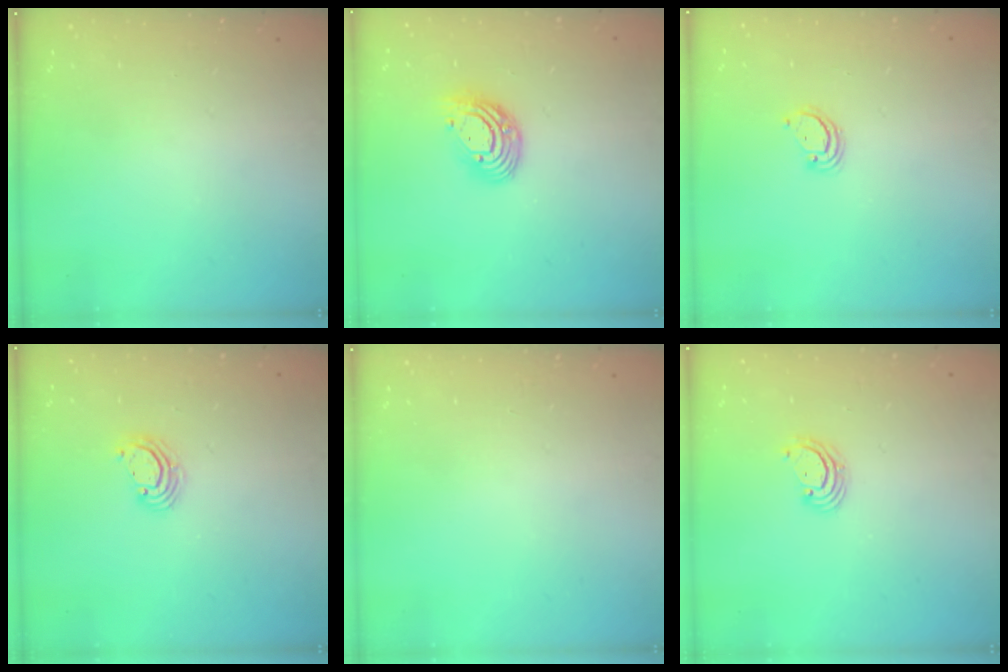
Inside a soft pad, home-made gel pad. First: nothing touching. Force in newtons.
{"total": 10.1, "press": 10.1, "slide": 0.9}
{"total": 2.9, "press": 2.8, "slide": 0.2}
{"total": 3.5, "press": 3.5, "slide": 0.2}
{"total": 0.0}
{"total": 2.6, "press": 2.6, "slide": 0.2}